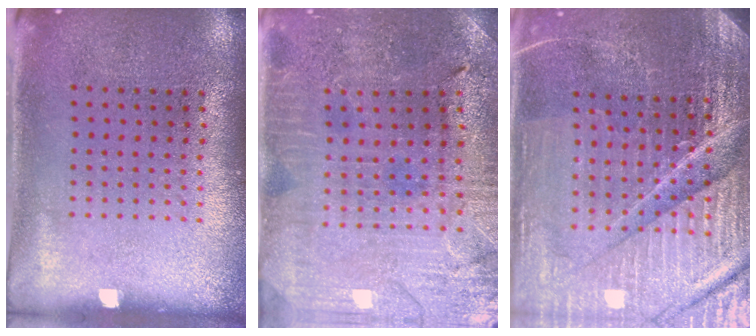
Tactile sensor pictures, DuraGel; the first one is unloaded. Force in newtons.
{"total": 1.2, "press": 1.2, "slide": 0.2}
{"total": 5.7, "press": 5.2, "slide": 2.3}